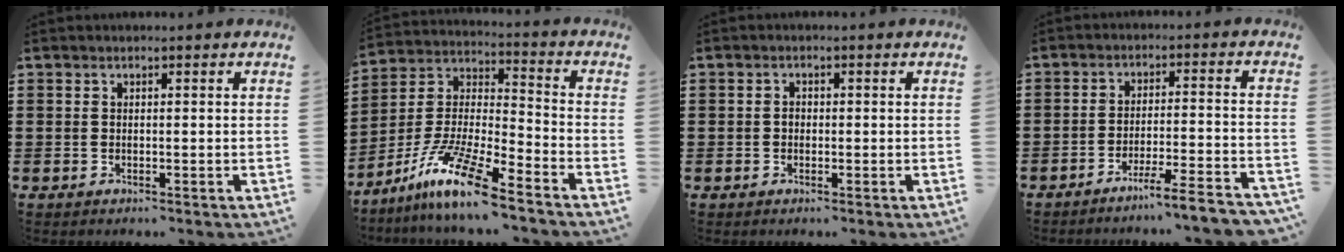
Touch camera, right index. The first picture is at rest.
{"total": 12.0, "force": [-9.6, 0.4, 7.2], "torque": [-0.157, 0.005, -0.195]}
{"total": 1.1, "force": [-0.2, 0.8, 0.7], "torque": [-0.015, 0.003, -0.004]}
{"total": 5.7, "force": [-5.1, -0.7, 2.3], "torque": [-0.034, -0.014, -0.099]}